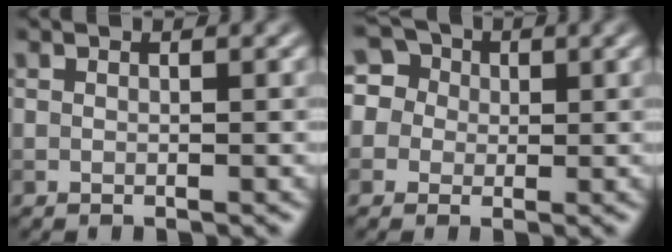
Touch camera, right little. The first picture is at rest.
{"total": 7.0, "force": [2.1, 6.1, 2.7], "torque": [-0.051, 0.051, 0.001]}